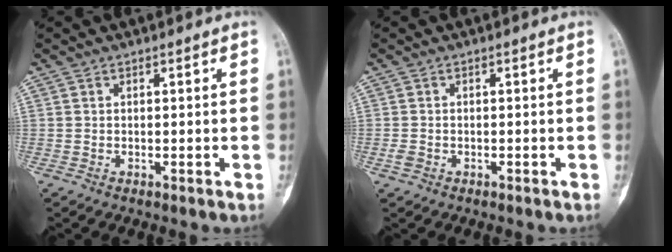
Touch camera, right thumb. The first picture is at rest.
{"total": 1.4, "force": [-0.6, 1.0, 0.7], "torque": [-0.018, 0.004, -0.012]}